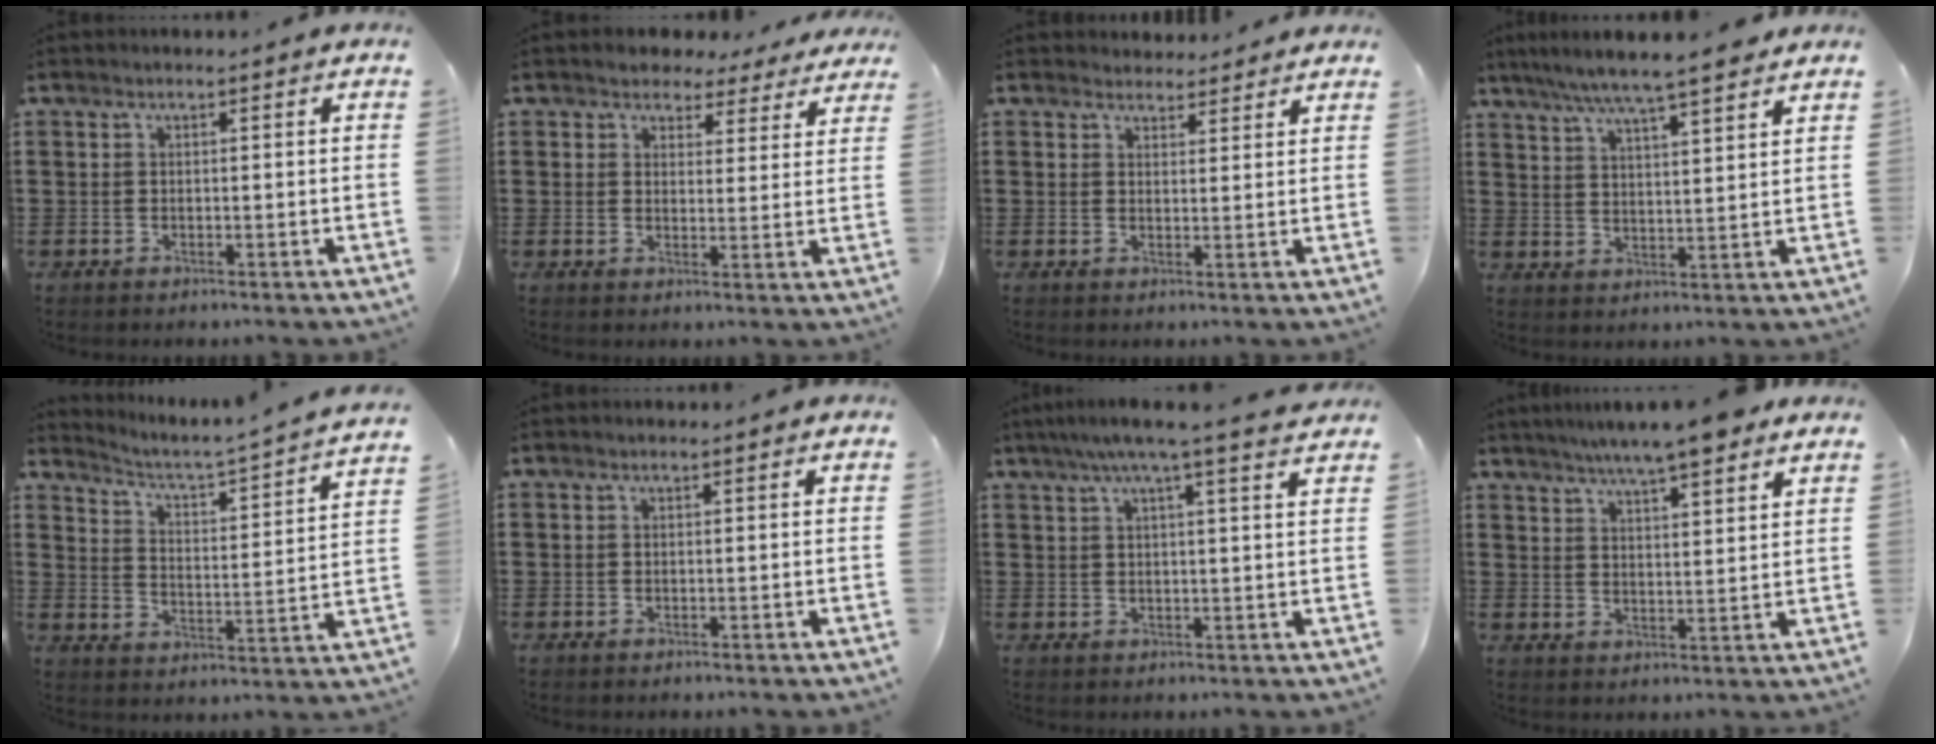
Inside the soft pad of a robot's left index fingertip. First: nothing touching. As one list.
[{"total": 4.0, "force": [3.6, 1.7, 0.4], "torque": [-0.020, -0.007, 0.065]}, {"total": 2.8, "force": [2.6, 0.9, 0.0], "torque": [-0.007, -0.002, 0.050]}, {"total": 6.2, "force": [5.4, 0.0, 3.1], "torque": [-0.078, -0.018, 0.093]}, {"total": 2.5, "force": [2.3, -0.5, 1.1], "torque": [-0.041, -0.035, 0.022]}, {"total": 0.0}, {"total": 4.9, "force": [3.7, -0.3, 3.2], "torque": [-0.073, -0.011, 0.063]}, {"total": 6.4, "force": [5.6, 0.6, 3.1], "torque": [-0.076, -0.009, 0.100]}]